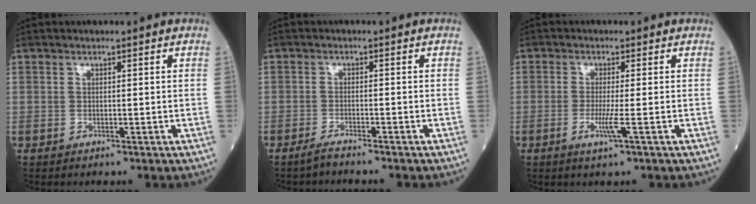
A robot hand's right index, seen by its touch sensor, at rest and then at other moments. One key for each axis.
{"total": 2.6, "fx": -2.3, "fy": -0.3, "fz": 1.1, "tx": -0.028, "ty": -0.003, "tz": -0.040}
{"total": 3.1, "fx": -1.1, "fy": -0.5, "fz": 2.9, "tx": -0.063, "ty": -0.008, "tz": -0.022}